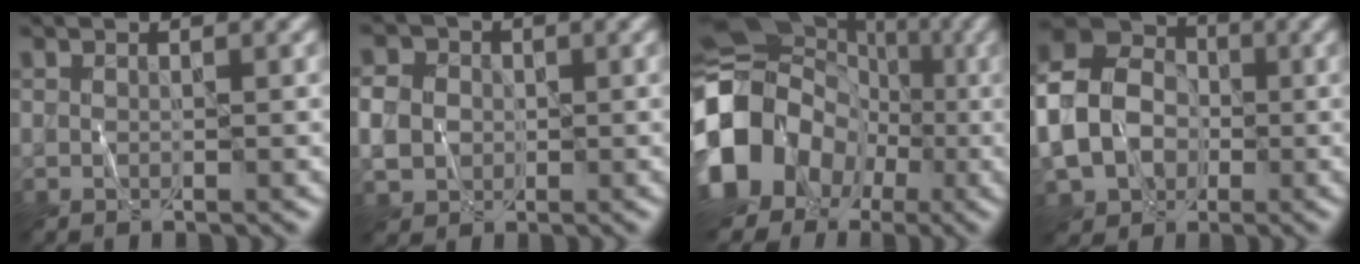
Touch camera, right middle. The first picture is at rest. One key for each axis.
{"total": 3.5, "fx": -0.2, "fy": 3.2, "fz": 1.5, "tx": -0.031, "ty": 0.003, "tz": -0.007}
{"total": 15.3, "fx": -3.2, "fy": 12.9, "fz": 7.6, "tx": -0.183, "ty": -0.002, "tz": -0.086}
{"total": 11.1, "fx": -1.6, "fy": 9.1, "fz": 6.2, "tx": -0.136, "ty": -0.012, "tz": -0.047}